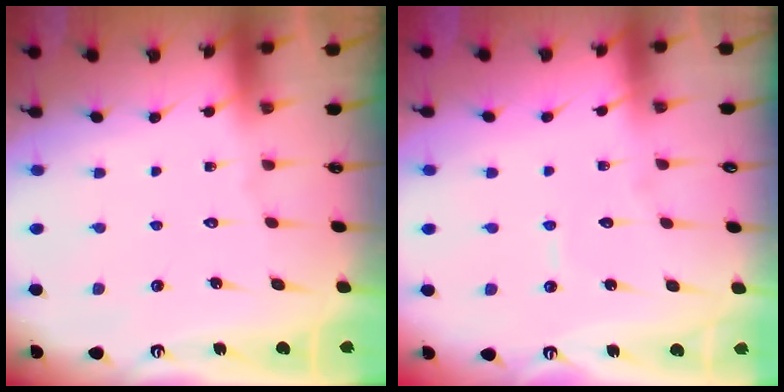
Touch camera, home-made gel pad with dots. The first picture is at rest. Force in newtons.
{"total": 3.8, "press": 3.8, "slide": 0.2}